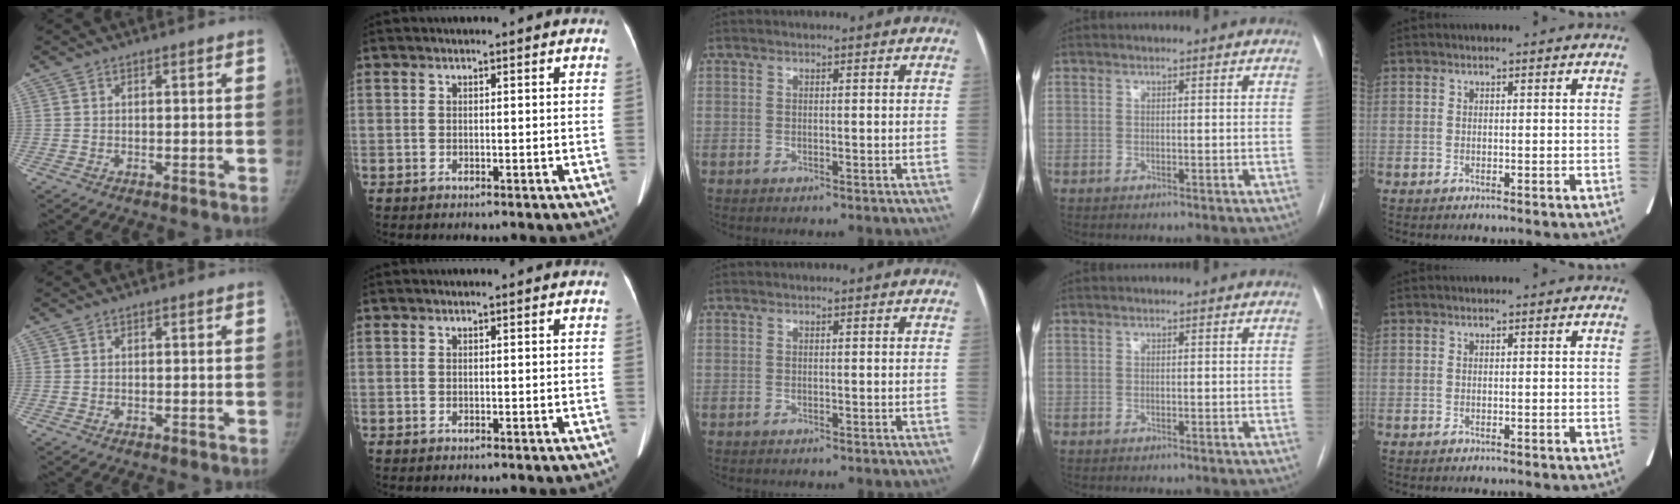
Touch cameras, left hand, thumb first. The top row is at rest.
{}